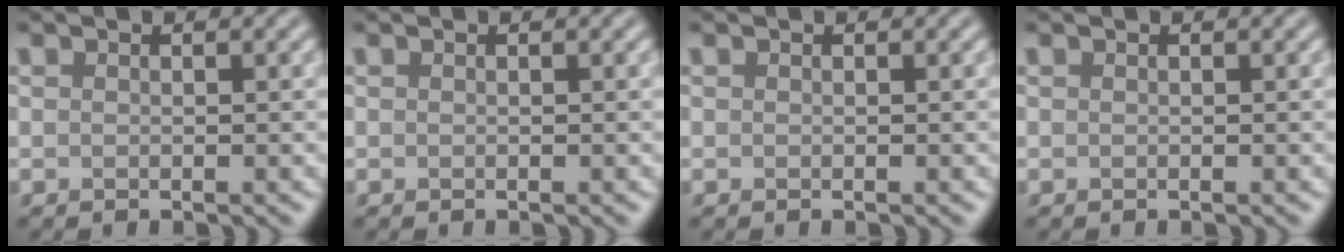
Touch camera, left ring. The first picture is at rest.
{"total": 0.0}
{"total": 0.0}
{"total": 0.0}